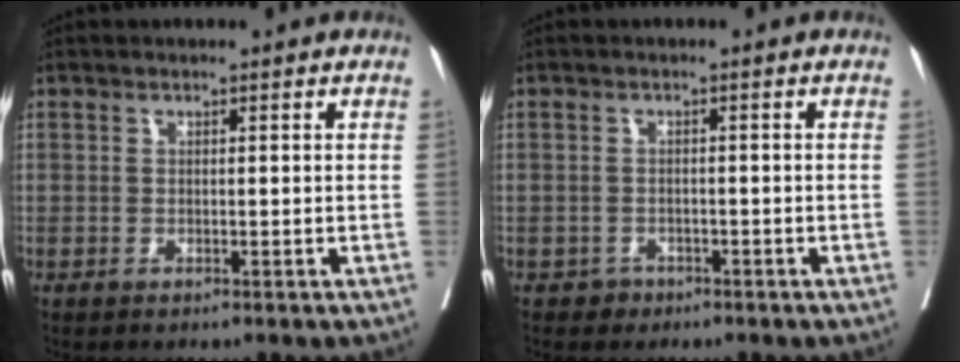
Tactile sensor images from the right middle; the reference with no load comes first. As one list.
[{"total": 1.5, "force": [-1.0, 1.1, -0.1], "torque": [0.001, 0.006, -0.014]}]